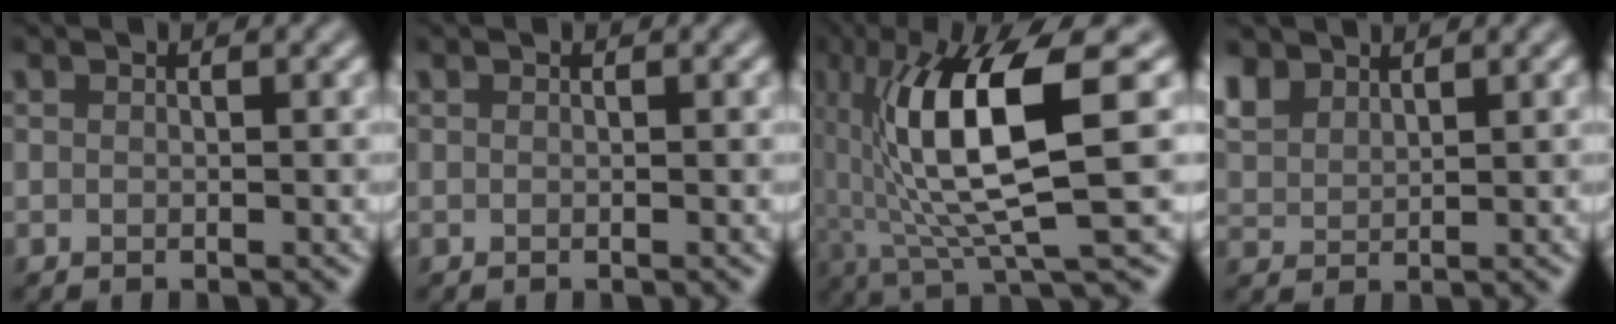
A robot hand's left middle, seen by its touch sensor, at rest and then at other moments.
{"total": 0.0}
{"total": 10.7, "force": [1.3, 2.4, 10.3], "torque": [-0.170, 0.000, 0.030]}
{"total": 3.1, "force": [2.4, 1.5, 1.2], "torque": [-0.038, 0.010, 0.053]}